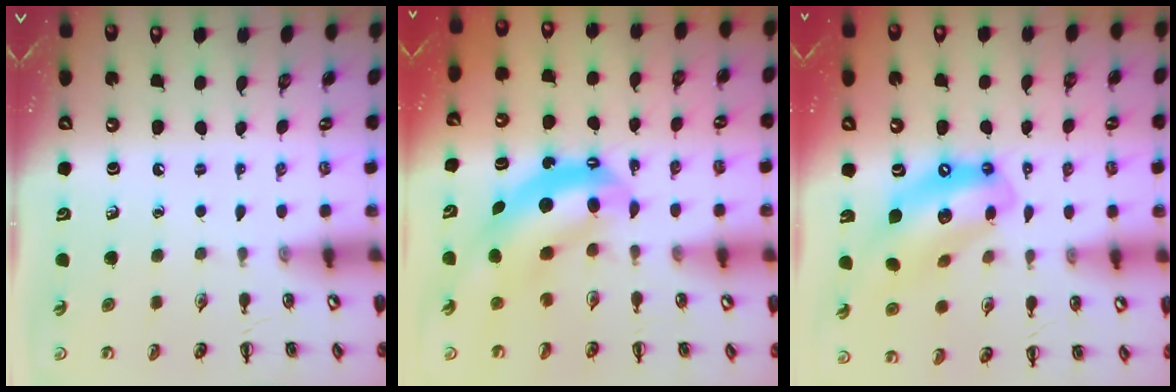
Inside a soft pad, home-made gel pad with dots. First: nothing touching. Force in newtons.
{"total": 7.0, "press": 6.8, "slide": 1.7}
{"total": 13.9, "press": 13.4, "slide": 3.8}